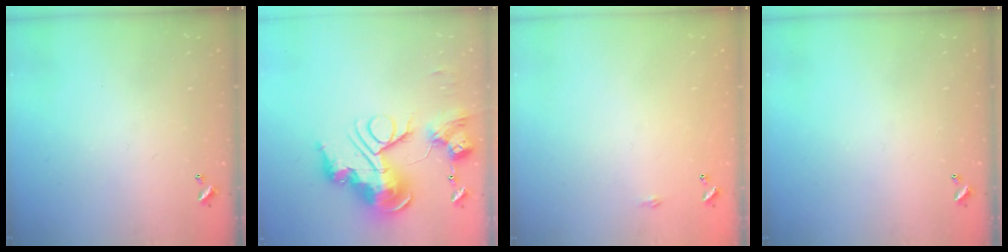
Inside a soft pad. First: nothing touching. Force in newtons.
{"total": 0.7, "press": 0.7, "slide": 0.0}
{"total": 2.2, "press": 2.1, "slide": 0.4}
{"total": 0.0}